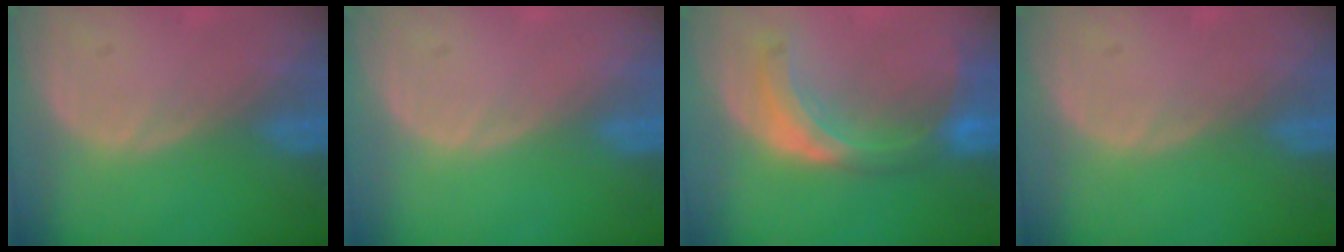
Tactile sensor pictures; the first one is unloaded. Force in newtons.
{"total": 0.0}
{"total": 8.0, "press": 7.1, "slide": 3.8}
{"total": 0.0}